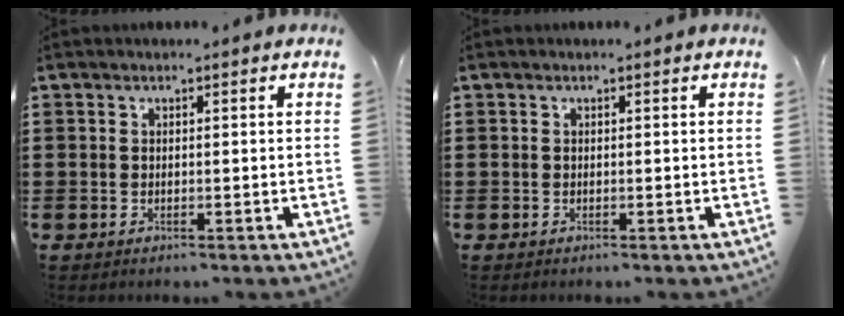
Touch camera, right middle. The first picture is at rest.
{"total": 0.0}